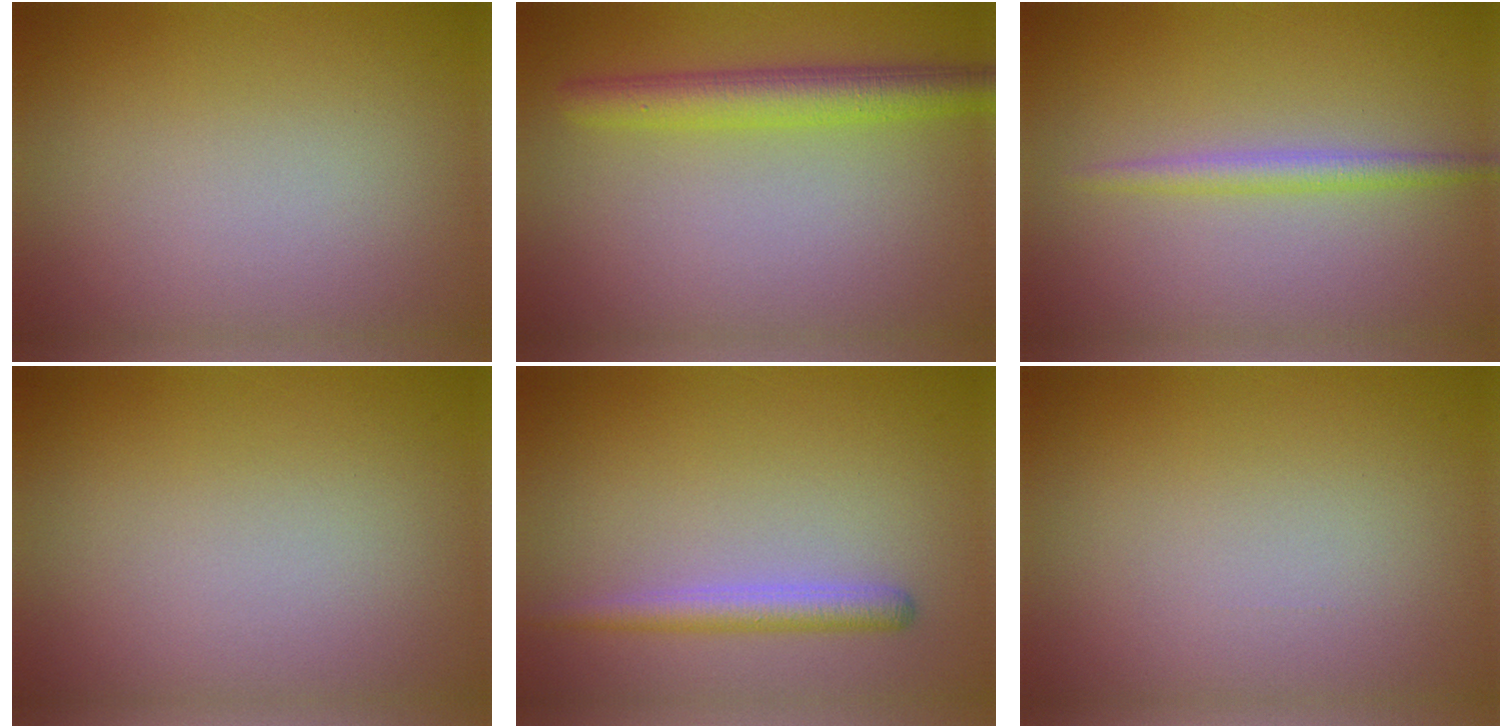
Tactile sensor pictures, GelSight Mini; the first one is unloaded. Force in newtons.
{"total": 3.9, "press": 3.9, "slide": 0.1}
{"total": 1.9, "press": 1.9, "slide": 0.2}
{"total": 0.0}
{"total": 2.3, "press": 2.3, "slide": 0.2}
{"total": 0.0}